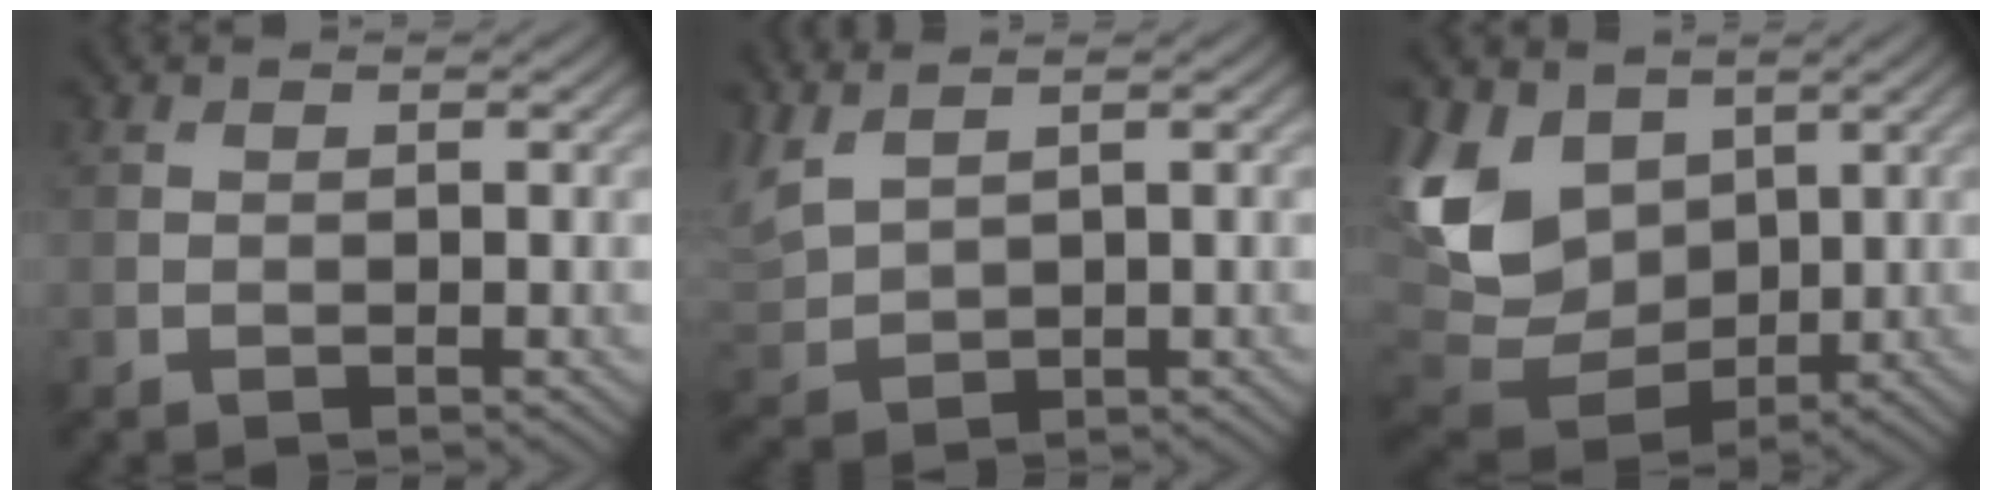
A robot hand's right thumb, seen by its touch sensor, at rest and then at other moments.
{"total": 4.1, "force": [2.8, 1.5, 2.6], "torque": [-0.084, 0.009, 0.061]}
{"total": 13.0, "force": [3.4, 9.7, 7.9], "torque": [-0.234, 0.001, 0.071]}